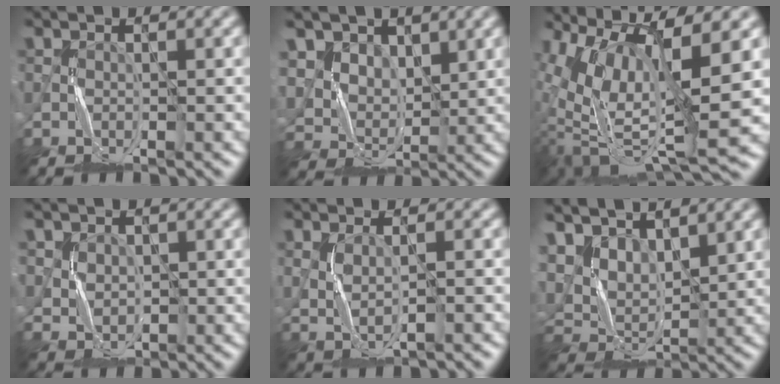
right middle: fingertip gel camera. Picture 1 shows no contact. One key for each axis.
{"total": 6.8, "fx": 3.9, "fy": 4.7, "fz": 2.9, "tx": -0.087, "ty": 0.000, "tz": 0.080}
{"total": 12.2, "fx": 1.3, "fy": 4.3, "fz": 11.4, "tx": -0.230, "ty": -0.003, "tz": 0.041}
{"total": 2.5, "fx": 0.9, "fy": 2.2, "fz": 0.7, "tx": -0.027, "ty": -0.005, "tz": 0.031}
{"total": 1.9, "fx": 0.0, "fy": 0.8, "fz": 1.7, "tx": -0.045, "ty": -0.003, "tz": 0.008}
{"total": 5.6, "fx": 4.2, "fy": 2.7, "fz": 2.6, "tx": -0.069, "ty": 0.005, "tz": 0.069}